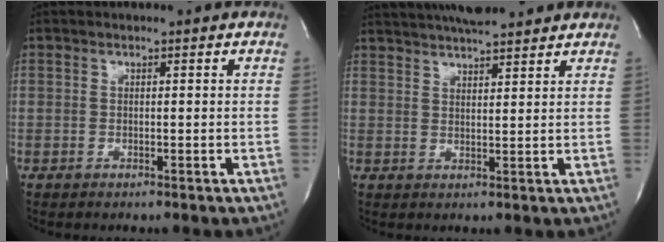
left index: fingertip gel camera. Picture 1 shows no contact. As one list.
[{"total": 12.1, "force": [10.7, 1.5, 5.3], "torque": [-0.093, 0.026, 0.159]}]